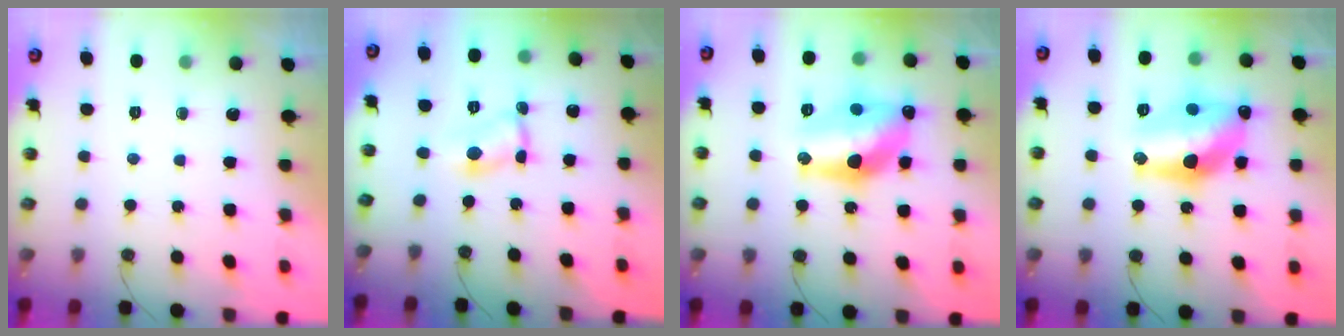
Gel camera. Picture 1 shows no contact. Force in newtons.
{"total": 2.4, "press": 2.4, "slide": 0.1}
{"total": 16.4, "press": 15.7, "slide": 4.6}
{"total": 16.4, "press": 15.7, "slide": 4.6}